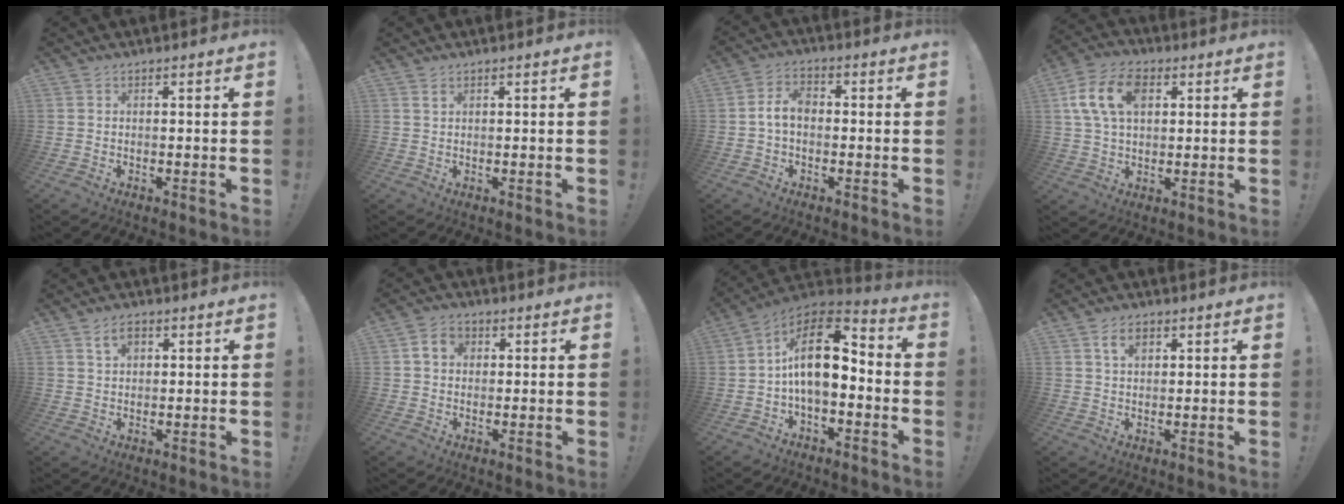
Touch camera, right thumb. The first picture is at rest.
{"total": 1.0, "force": [0.6, 0.0, 0.8], "torque": [-0.013, 0.000, 0.009]}
{"total": 6.3, "force": [-0.6, 4.1, 4.8], "torque": [-0.084, 0.012, -0.010]}
{"total": 13.3, "force": [4.0, 8.6, 9.3], "torque": [-0.176, 0.002, 0.074]}
{"total": 4.0, "force": [1.8, 2.5, 2.5], "torque": [-0.045, 0.004, 0.033]}
{"total": 5.3, "force": [1.4, 4.2, 2.9], "torque": [-0.042, 0.006, 0.026]}
{"total": 15.1, "force": [1.1, 8.1, 12.7], "torque": [-0.215, 0.003, 0.021]}
{"total": 4.4, "force": [1.9, 2.7, 2.9], "torque": [-0.044, 0.000, 0.033]}